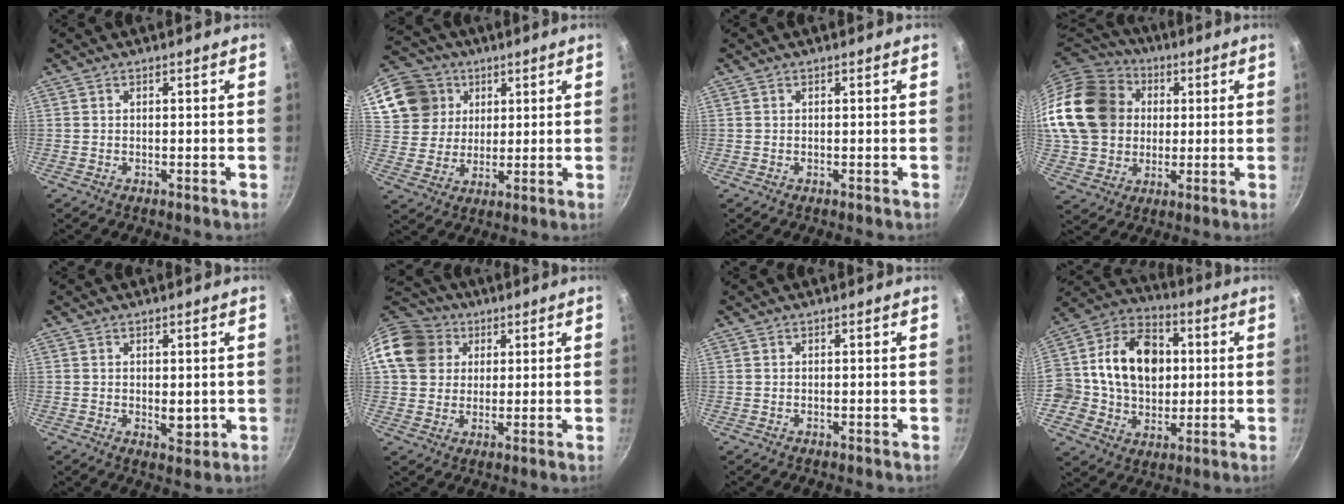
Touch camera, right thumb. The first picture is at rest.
{"total": 14.1, "force": [5.8, 12.0, 4.5], "torque": [-0.073, 0.006, 0.110]}
{"total": 0.0}
{"total": 22.5, "force": [3.2, 18.8, 11.8], "torque": [-0.213, 0.033, 0.066]}
{"total": 3.1, "force": [0.1, 1.8, 2.6], "torque": [-0.035, -0.011, 0.004]}
{"total": 13.3, "force": [4.2, 11.2, 5.9], "torque": [-0.096, 0.019, 0.067]}
{"total": 0.0}
{"total": 19.5, "force": [2.1, 15.2, 11.9], "torque": [-0.175, 0.023, 0.026]}